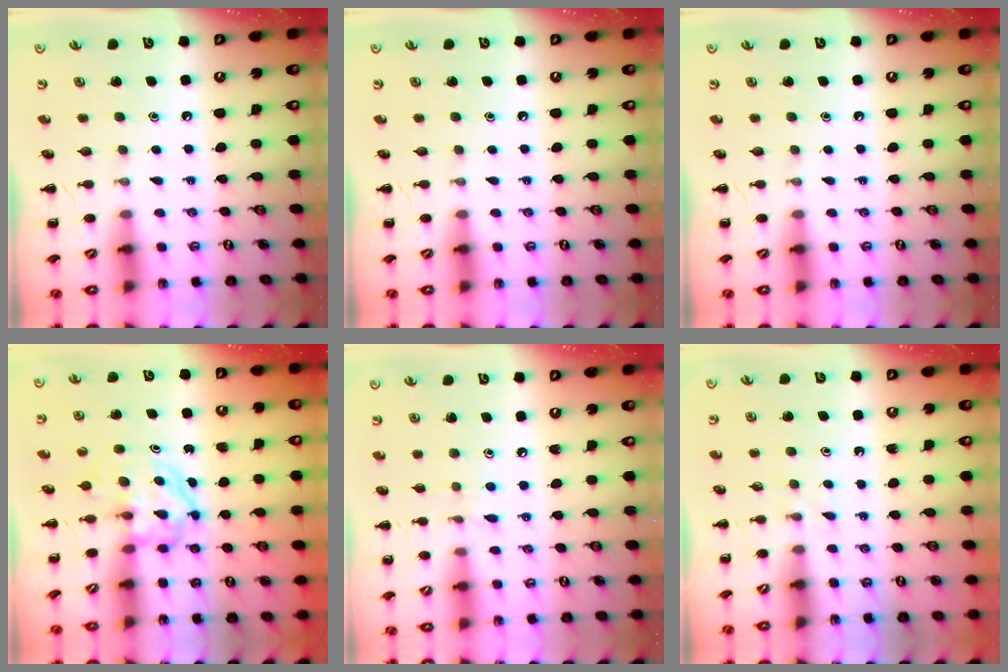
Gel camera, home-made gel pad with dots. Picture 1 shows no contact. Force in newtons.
{"total": 0.0}
{"total": 0.0}
{"total": 3.9, "press": 3.9, "slide": 0.4}
{"total": 5.9, "press": 5.5, "slide": 2.2}
{"total": 2.1, "press": 1.8, "slide": 0.9}